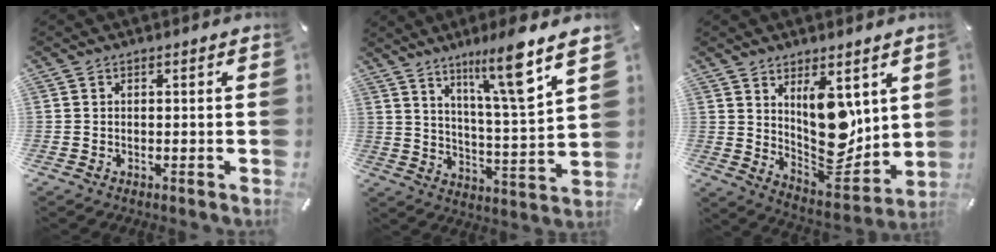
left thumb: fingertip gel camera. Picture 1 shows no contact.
{"total": 14.1, "force": [9.9, 1.4, 10.0], "torque": [-0.161, -0.057, 0.153]}
{"total": 13.2, "force": [4.6, 7.5, 9.7], "torque": [-0.142, -0.052, 0.091]}